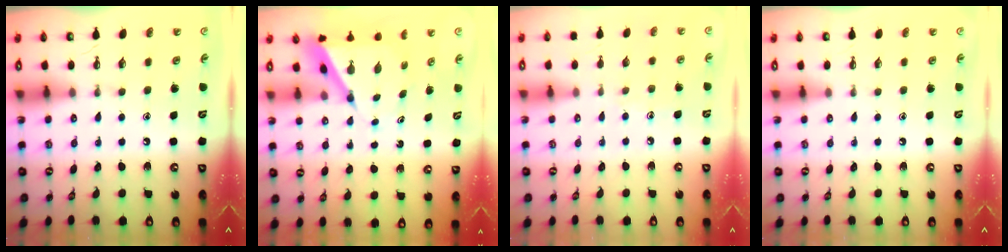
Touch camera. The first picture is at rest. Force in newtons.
{"total": 7.0, "press": 7.0, "slide": 0.6}
{"total": 3.9, "press": 3.8, "slide": 0.4}
{"total": 0.0}